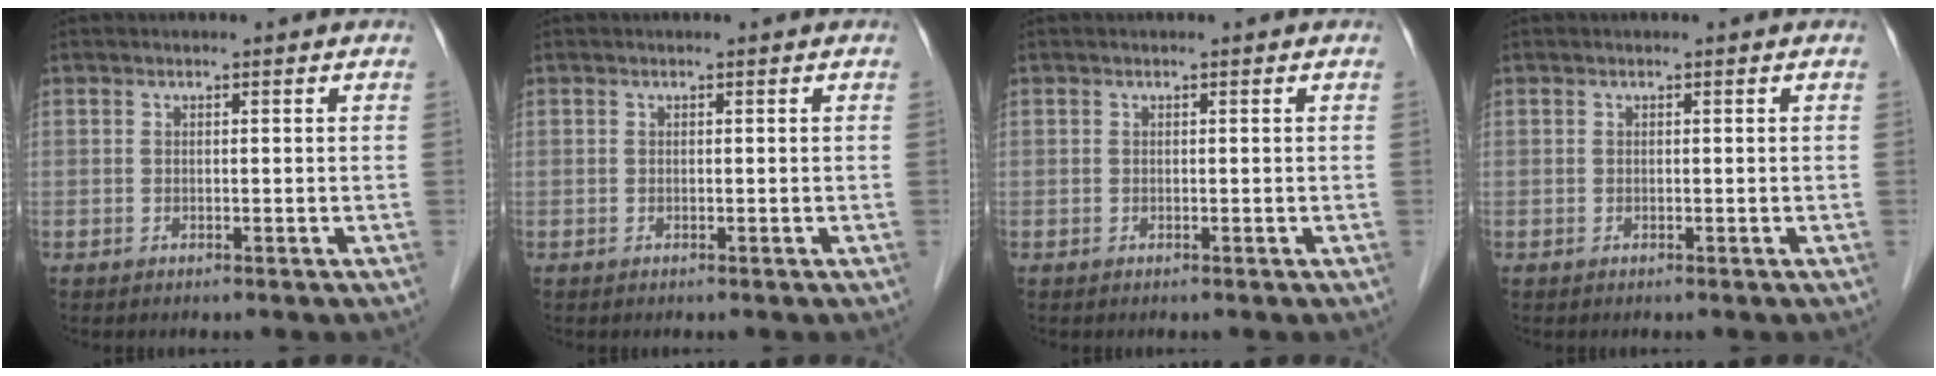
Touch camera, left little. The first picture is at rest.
{"total": 0.0}
{"total": 0.0}
{"total": 0.0}